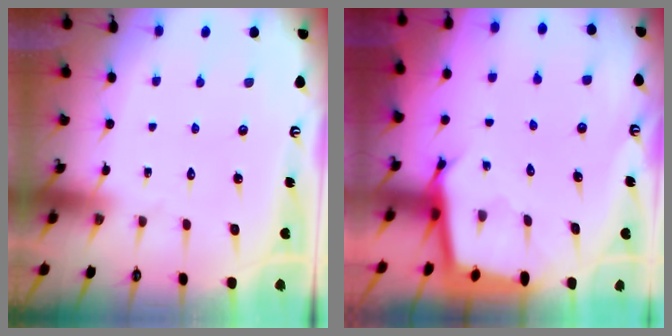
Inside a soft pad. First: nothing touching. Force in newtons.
{"total": 2.7, "press": 2.7, "slide": 0.1}